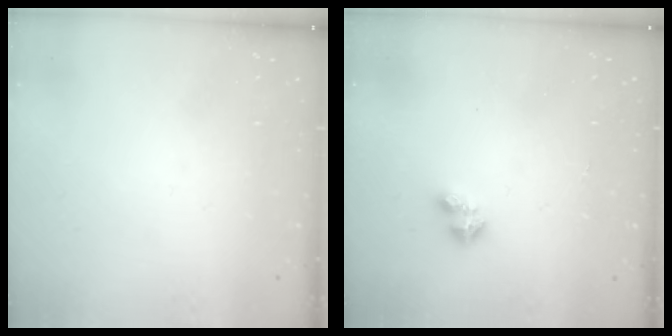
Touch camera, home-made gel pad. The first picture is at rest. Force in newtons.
{"total": 3.3, "press": 3.3, "slide": 0.4}